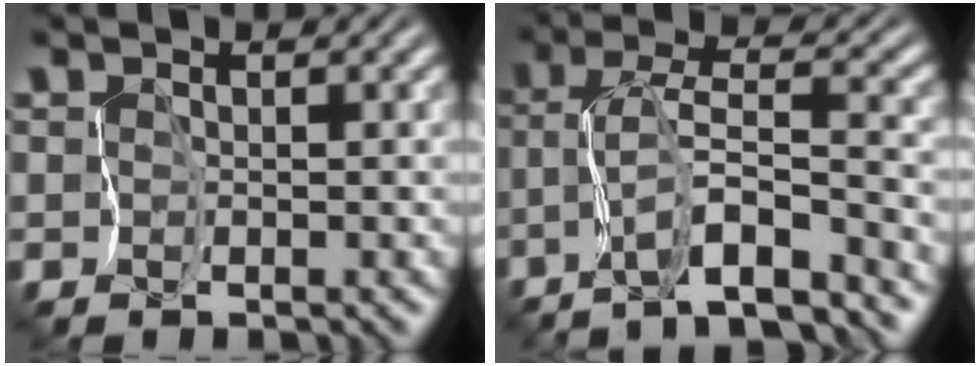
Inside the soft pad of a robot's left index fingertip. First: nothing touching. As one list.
[{"total": 7.0, "force": [-5.0, 0.1, 4.9], "torque": [-0.081, 0.012, -0.093]}]